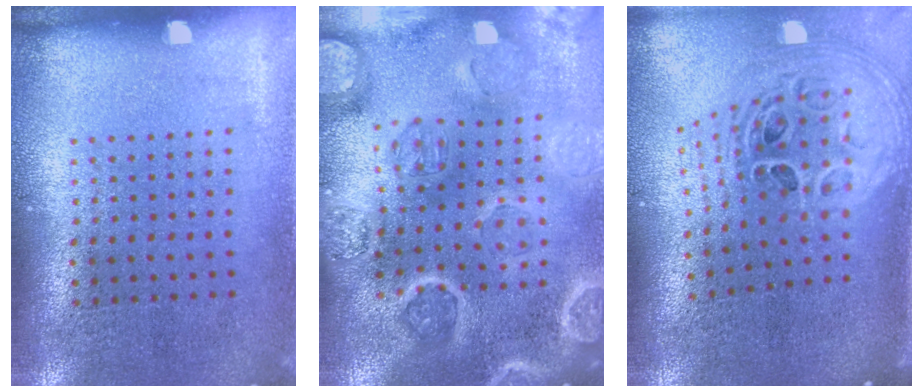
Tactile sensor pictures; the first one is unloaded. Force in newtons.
{"total": 4.6, "press": 4.1, "slide": 2.0}
{"total": 2.6, "press": 1.9, "slide": 1.8}